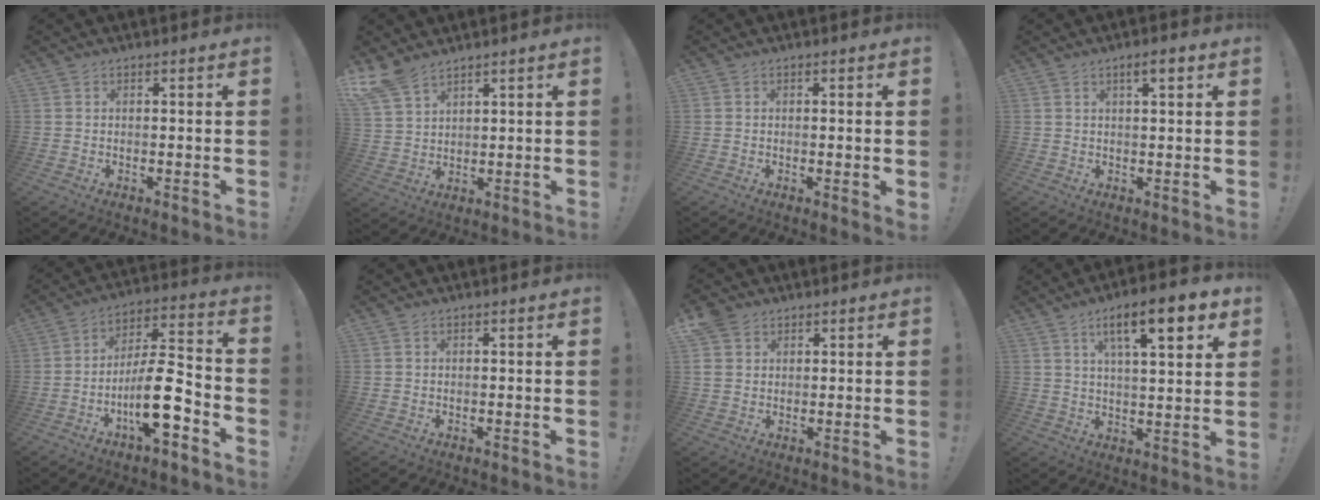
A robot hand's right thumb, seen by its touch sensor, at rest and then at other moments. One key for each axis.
{"total": 7.6, "fx": 6.1, "fy": 2.7, "fz": 3.5, "tx": -0.073, "ty": -0.027, "tz": 0.121}
{"total": 1.4, "fx": 0.3, "fy": -0.2, "fz": 1.3, "tx": -0.016, "ty": -0.006, "tz": 0.004}
{"total": 3.7, "fx": 1.9, "fy": 0.9, "fz": 3.1, "tx": -0.041, "ty": -0.004, "tz": 0.026}
{"total": 15.8, "fx": -6.5, "fy": 5.1, "fz": 13.5, "tx": -0.227, "ty": 0.032, "tz": -0.104}
{"total": 0.0}
{"total": 5.1, "fx": 2.8, "fy": 3.8, "fz": 2.0, "tx": -0.030, "ty": -0.006, "tz": 0.054}
{"total": 13.9, "fx": 6.6, "fy": 3.2, "fz": 11.8, "tx": -0.176, "ty": -0.023, "tz": 0.097}